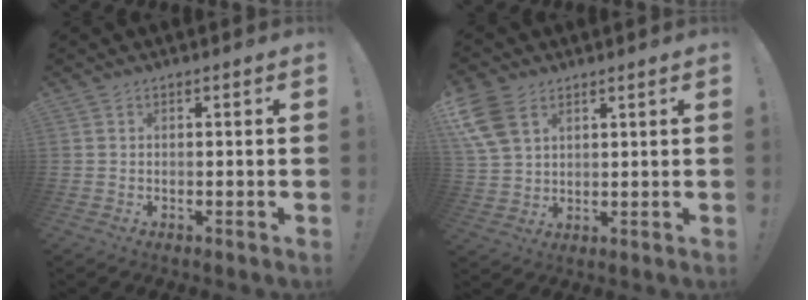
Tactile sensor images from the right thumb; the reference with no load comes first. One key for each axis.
{"total": 12.0, "fx": 5.6, "fy": 8.4, "fz": 6.5, "tx": -0.124, "ty": -0.013, "tz": 0.115}